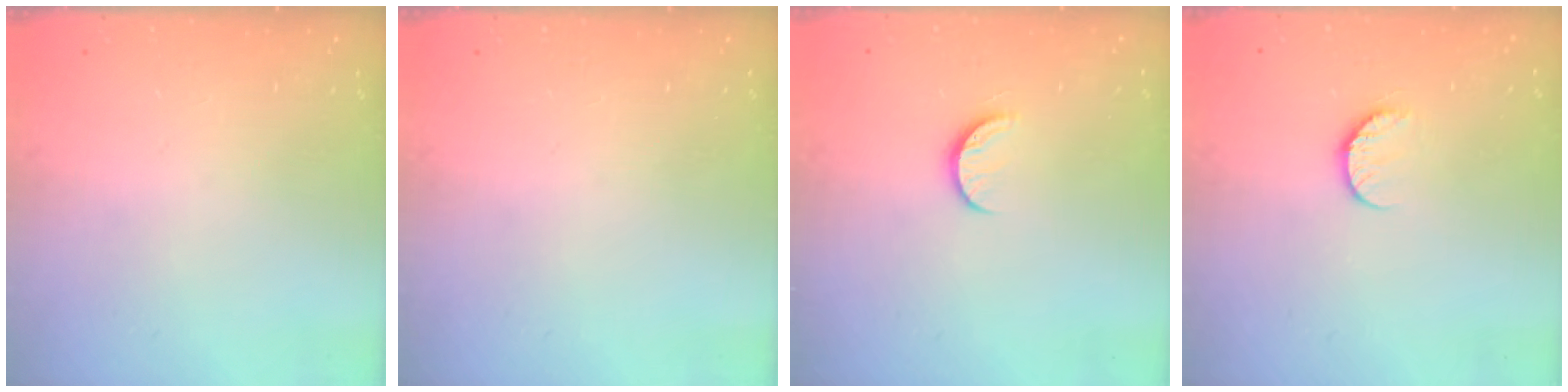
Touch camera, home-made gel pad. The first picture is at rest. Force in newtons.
{"total": 0.0}
{"total": 6.2, "press": 6.2, "slide": 0.6}
{"total": 7.8, "press": 7.7, "slide": 0.7}